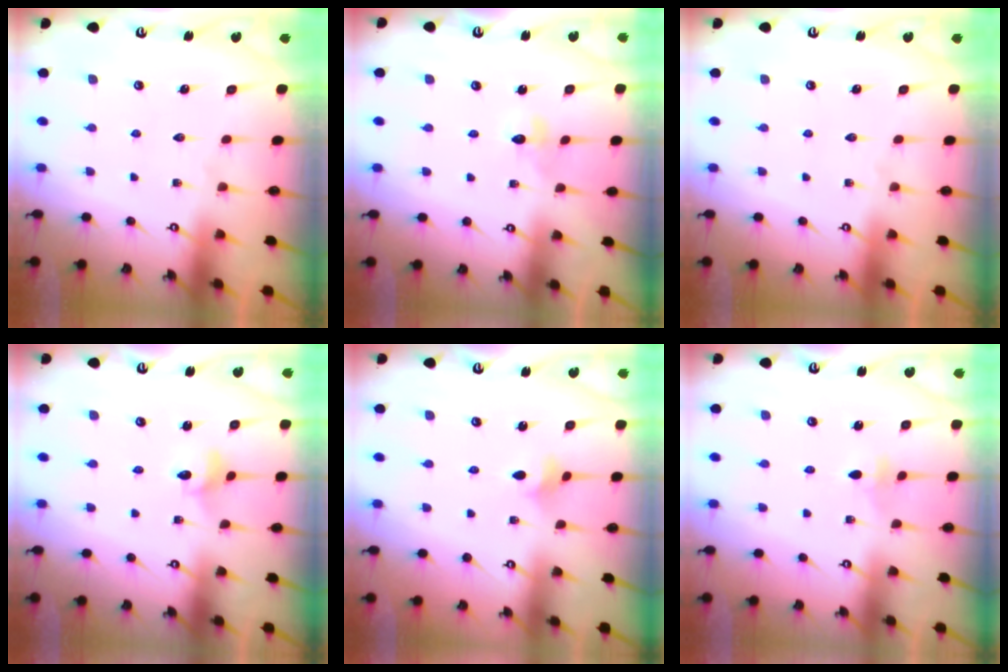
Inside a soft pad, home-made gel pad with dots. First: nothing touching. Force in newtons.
{"total": 3.7, "press": 3.6, "slide": 0.5}
{"total": 0.0}
{"total": 3.6, "press": 3.5, "slide": 0.4}
{"total": 2.5, "press": 2.4, "slide": 0.6}
{"total": 2.8, "press": 2.7, "slide": 0.9}